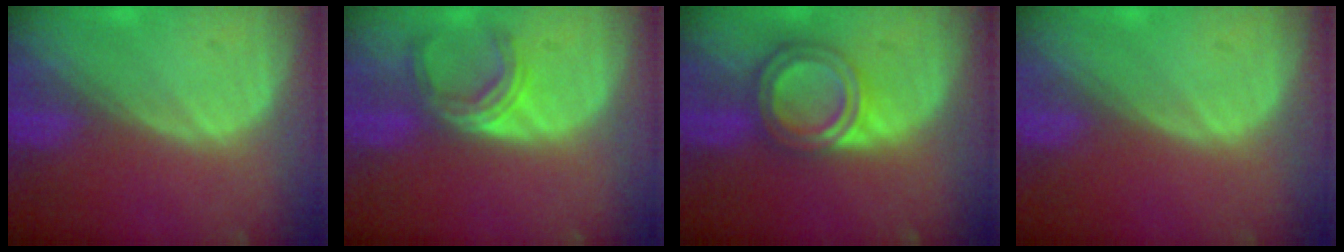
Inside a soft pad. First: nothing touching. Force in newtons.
{"total": 4.9, "press": 4.6, "slide": 1.6}
{"total": 6.4, "press": 5.8, "slide": 2.8}
{"total": 0.0}